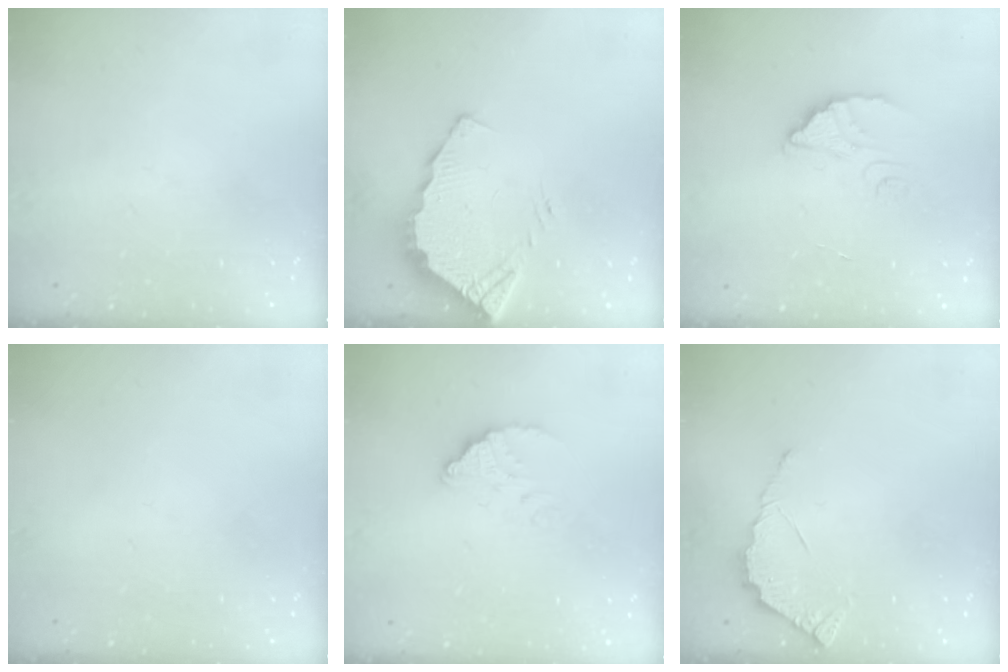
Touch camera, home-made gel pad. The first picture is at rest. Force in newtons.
{"total": 3.9, "press": 3.9, "slide": 0.3}
{"total": 2.3, "press": 2.3, "slide": 0.0}
{"total": 2.2, "press": 2.2, "slide": 0.1}
{"total": 4.3, "press": 4.2, "slide": 0.2}
{"total": 4.0, "press": 4.0, "slide": 0.3}